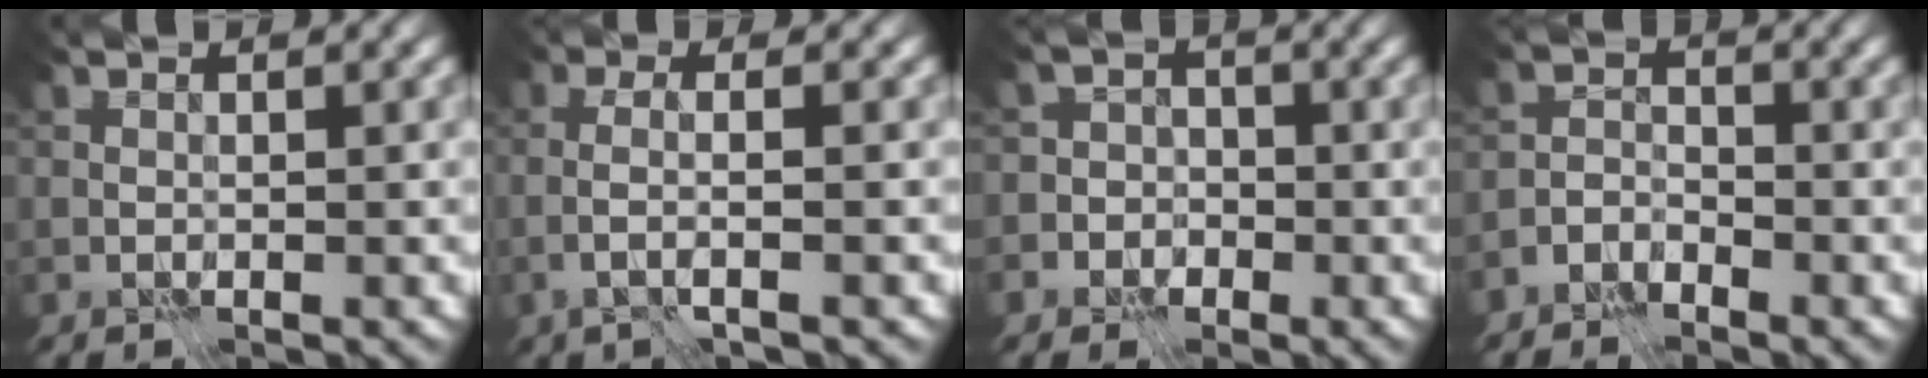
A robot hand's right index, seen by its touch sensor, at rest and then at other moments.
{"total": 2.3, "force": [-0.5, 0.0, 2.3], "torque": [-0.042, 0.001, -0.012]}
{"total": 4.6, "force": [-2.1, 4.0, 0.5], "torque": [0.017, 0.011, -0.065]}
{"total": 2.6, "force": [-2.3, 0.9, 0.6], "torque": [-0.009, 0.007, -0.055]}